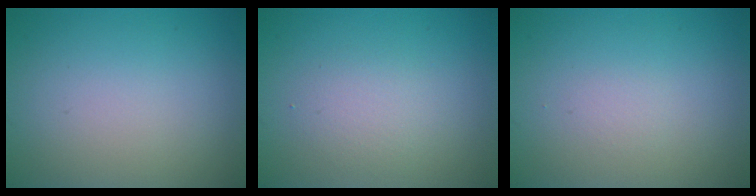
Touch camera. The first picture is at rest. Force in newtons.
{"total": 1.9, "press": 1.9, "slide": 0.1}
{"total": 0.6, "press": 0.6, "slide": 0.0}